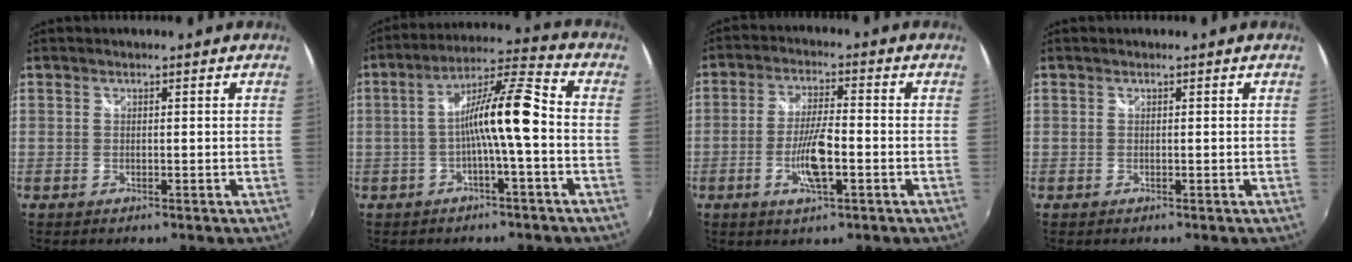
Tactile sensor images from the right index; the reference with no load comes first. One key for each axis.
{"total": 10.3, "fx": -2.0, "fy": 0.4, "fz": 10.1, "tx": -0.187, "ty": 0.021, "tz": -0.036}
{"total": 8.0, "fx": -2.6, "fy": 1.9, "fz": 7.3, "tx": -0.144, "ty": -0.004, "tz": -0.049}
{"total": 0.0}